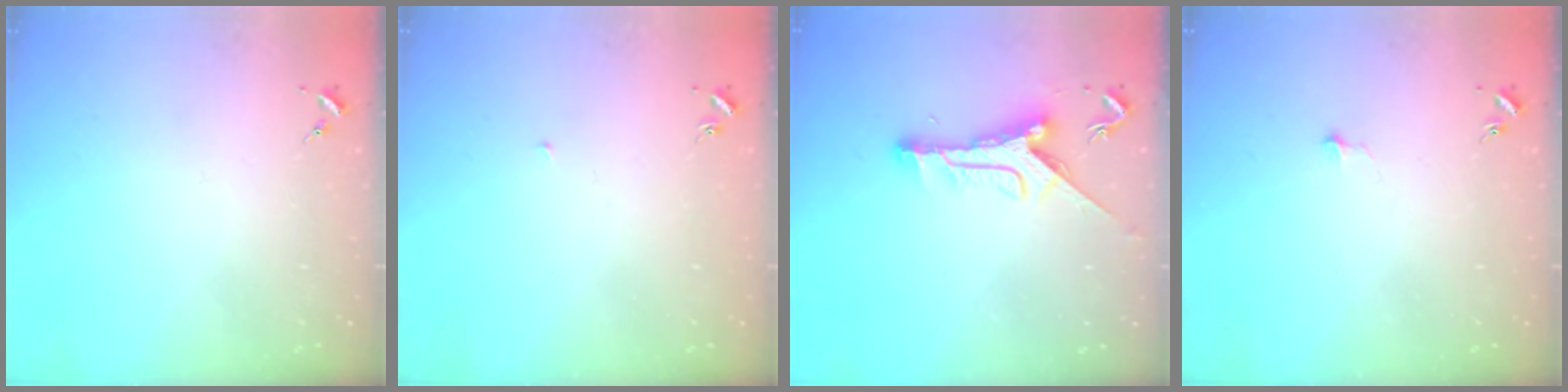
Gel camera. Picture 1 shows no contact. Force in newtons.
{"total": 1.6, "press": 1.6, "slide": 0.1}
{"total": 11.1, "press": 11.0, "slide": 0.6}
{"total": 2.9, "press": 2.9, "slide": 0.2}